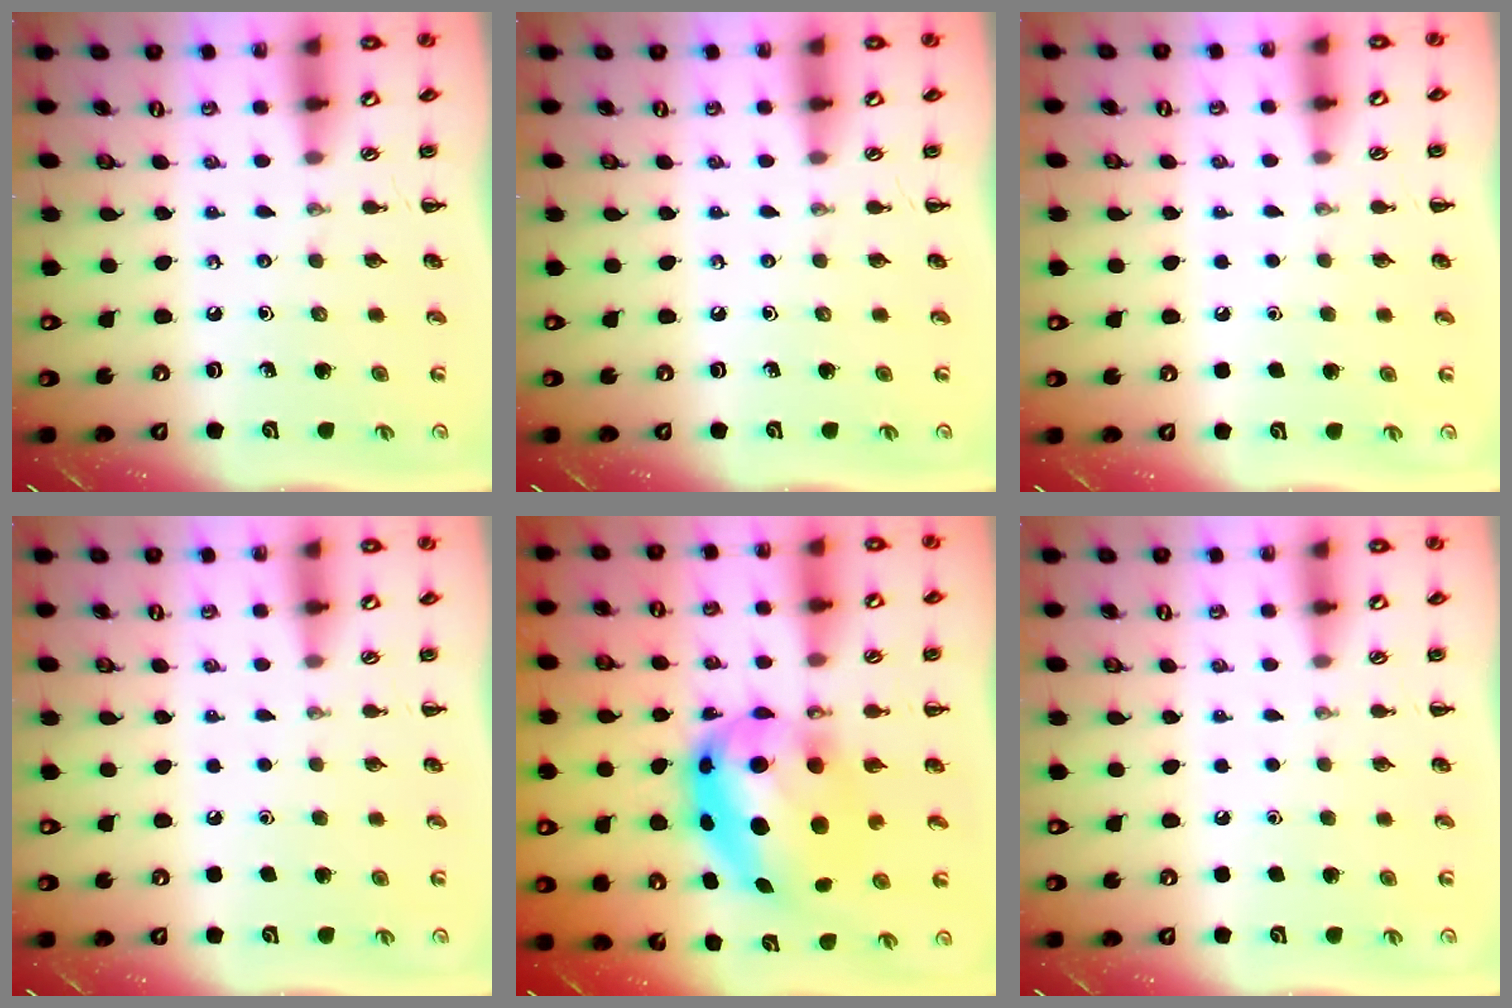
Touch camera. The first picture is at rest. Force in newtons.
{"total": 0.0}
{"total": 1.8, "press": 1.7, "slide": 0.1}
{"total": 1.7, "press": 1.7, "slide": 0.1}
{"total": 12.8, "press": 12.4, "slide": 3.1}
{"total": 1.7, "press": 1.7, "slide": 0.1}